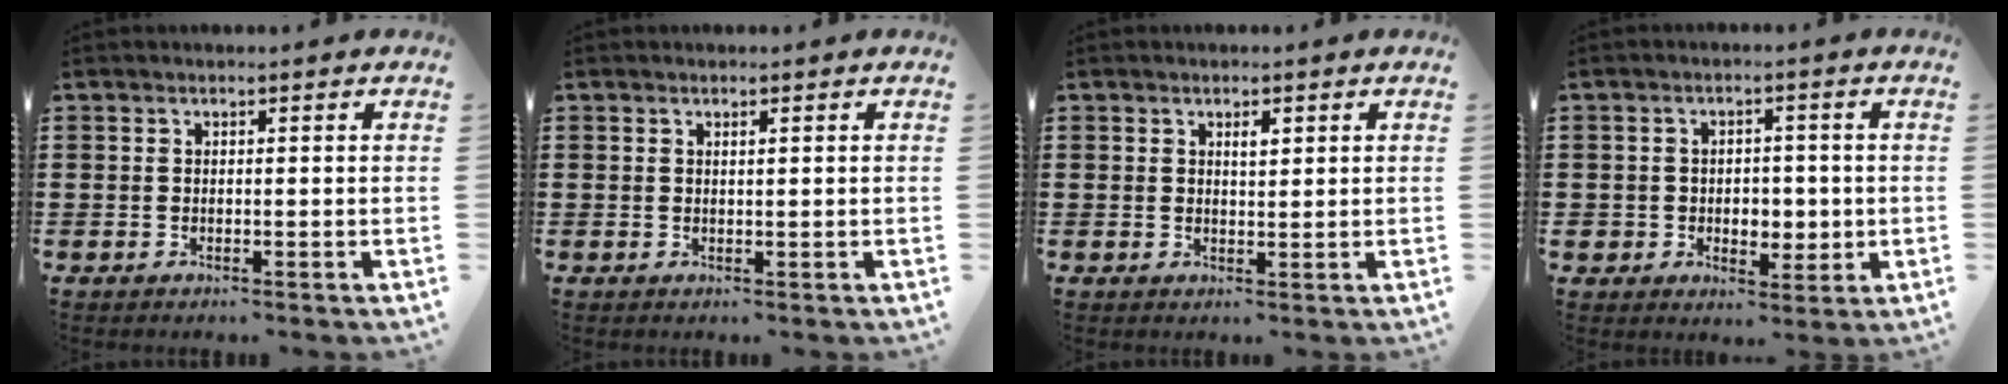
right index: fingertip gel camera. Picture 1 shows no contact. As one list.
[{"total": 0.5, "force": [0.3, 0.0, 0.5], "torque": [-0.009, -0.001, 0.006]}, {"total": 1.5, "force": [0.7, 0.6, 1.2], "torque": [-0.018, 0.001, 0.009]}, {"total": 3.9, "force": [-0.5, 3.4, 1.8], "torque": [-0.039, 0.007, -0.015]}]